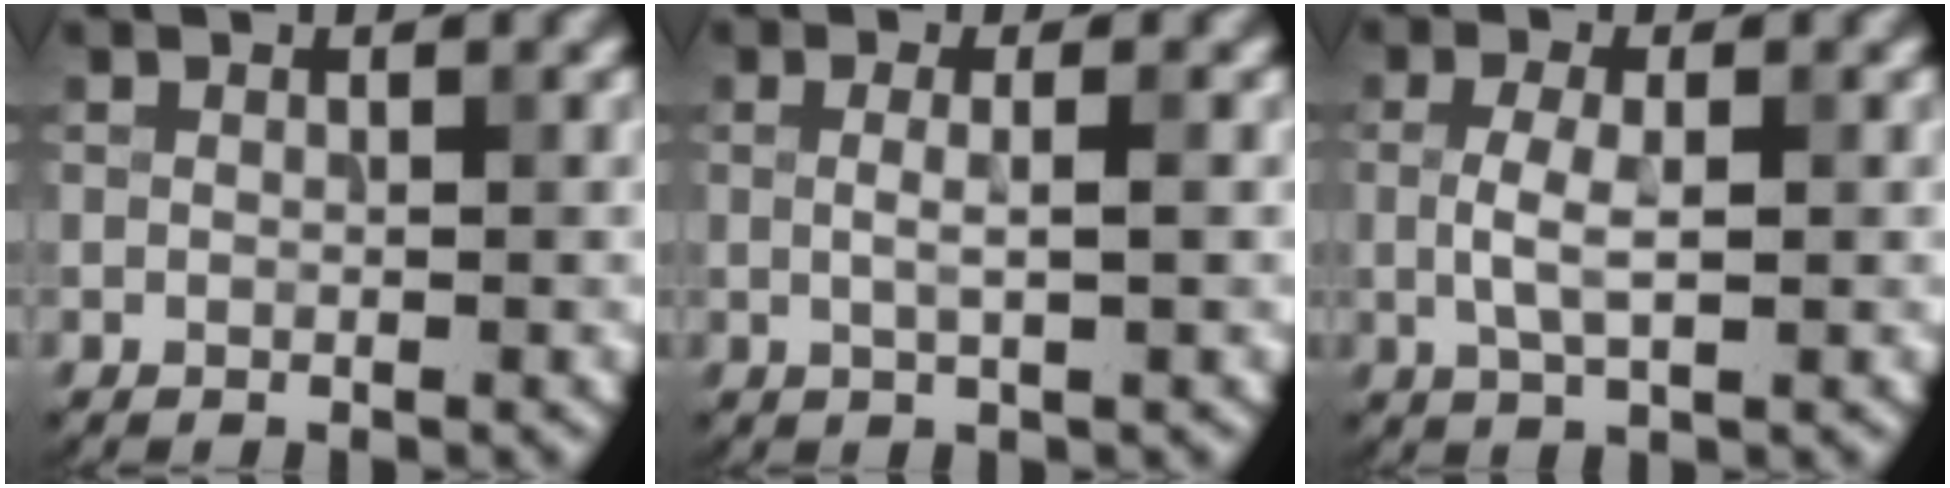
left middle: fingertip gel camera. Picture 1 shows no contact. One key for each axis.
{"total": 1.9, "fx": 0.1, "fy": 0.5, "fz": 1.9, "tx": -0.033, "ty": 0.000, "tz": -0.003}
{"total": 2.8, "fx": -0.1, "fy": 1.0, "fz": 2.6, "tx": -0.059, "ty": -0.002, "tz": -0.003}